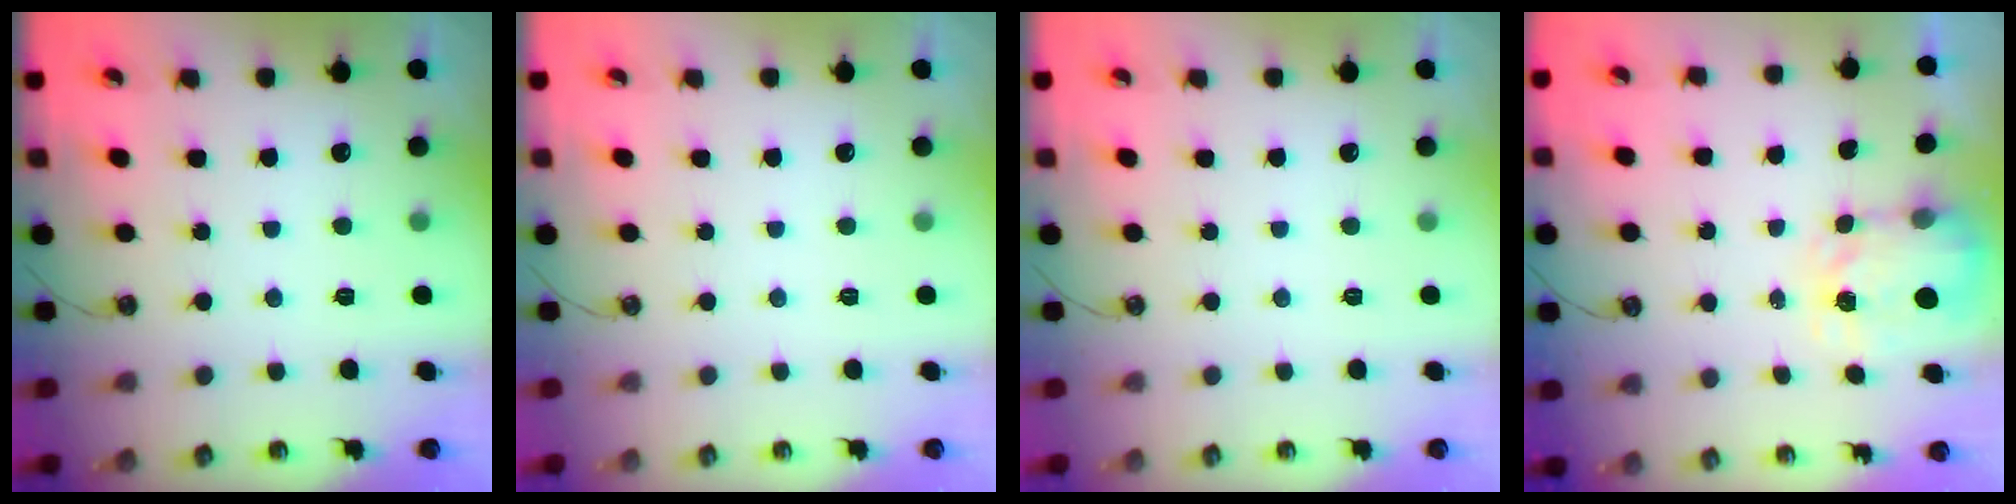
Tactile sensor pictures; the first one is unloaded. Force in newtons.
{"total": 0.0}
{"total": 0.0}
{"total": 3.7, "press": 3.7, "slide": 0.5}